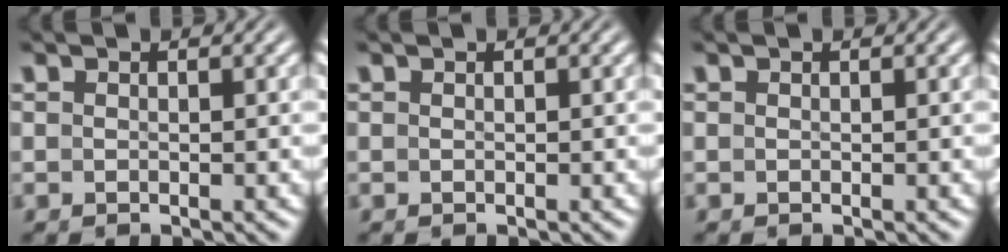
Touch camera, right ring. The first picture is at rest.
{"total": 0.0}
{"total": 0.0}